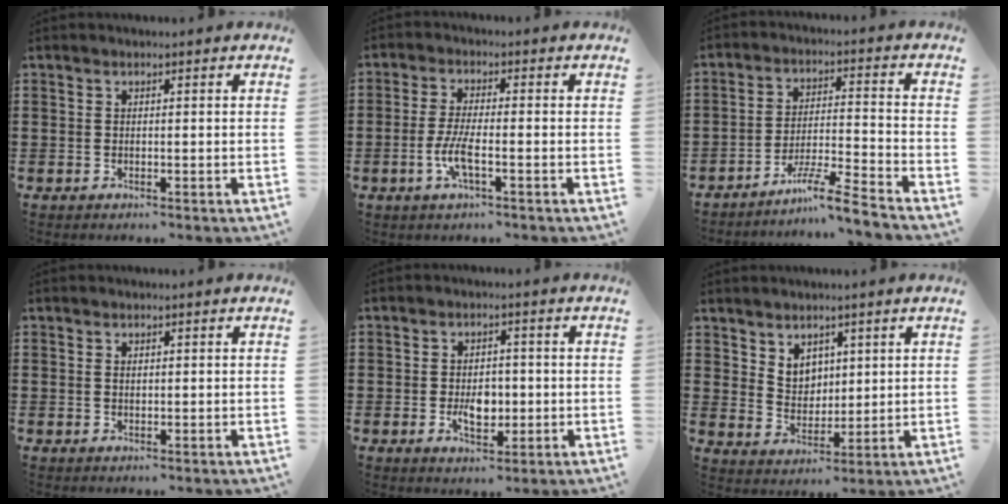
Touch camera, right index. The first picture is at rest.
{"total": 4.8, "force": [-1.8, 1.0, 4.4], "torque": [-0.094, -0.006, -0.038]}
{"total": 6.9, "force": [-6.0, -0.5, 3.4], "torque": [-0.068, -0.008, -0.118]}
{"total": 0.7, "force": [0.2, 0.5, 0.5], "torque": [-0.012, 0.002, 0.004]}
{"total": 4.4, "force": [-0.8, 2.8, 3.4], "torque": [-0.048, -0.001, -0.016]}
{"total": 4.8, "force": [3.2, 3.4, 1.0], "torque": [-0.027, 0.001, 0.058]}